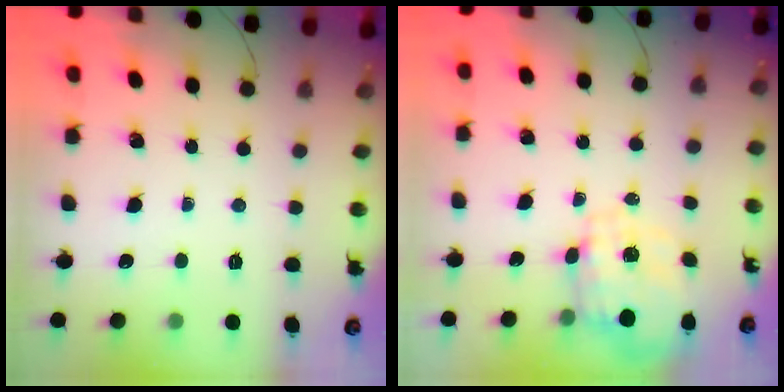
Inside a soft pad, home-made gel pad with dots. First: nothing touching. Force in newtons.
{"total": 3.7, "press": 3.4, "slide": 1.4}